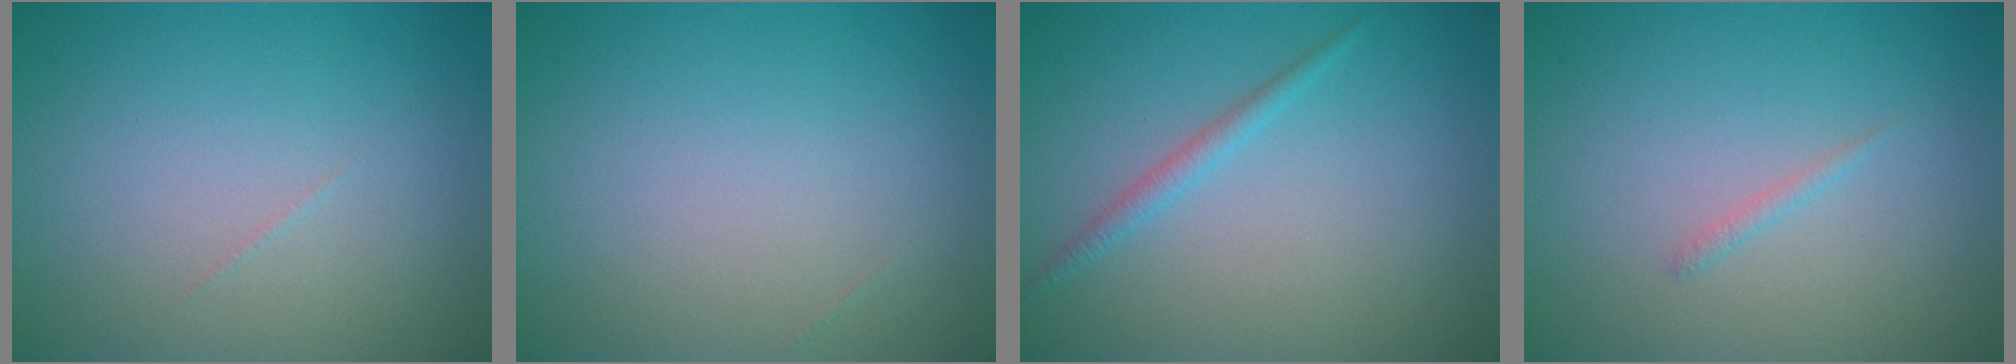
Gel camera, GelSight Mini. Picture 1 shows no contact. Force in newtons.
{"total": 0.0}
{"total": 1.3, "press": 1.3, "slide": 0.1}
{"total": 0.6, "press": 0.6, "slide": 0.1}